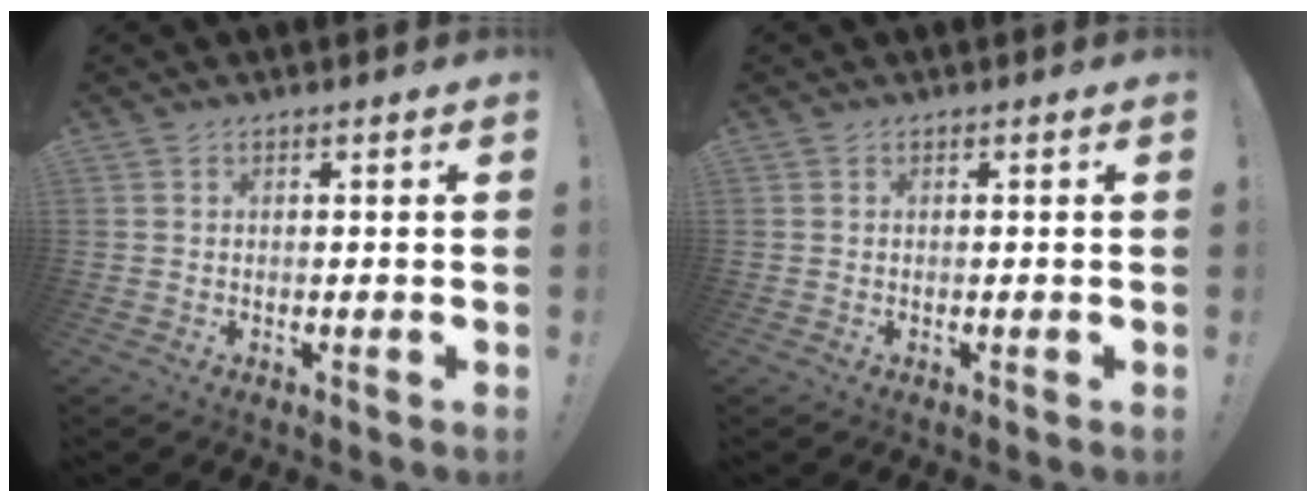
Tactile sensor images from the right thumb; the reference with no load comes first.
{"total": 0.0}